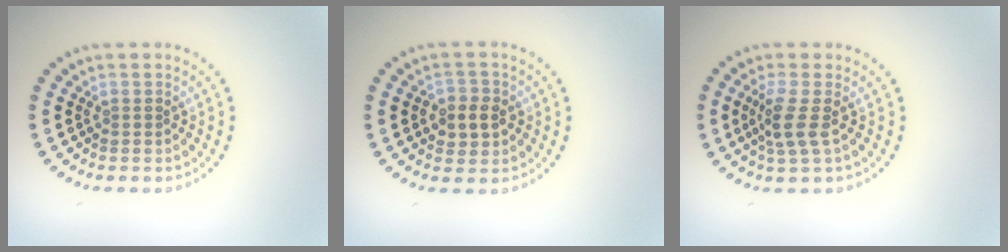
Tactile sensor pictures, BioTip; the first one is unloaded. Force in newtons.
{"total": 2.8, "press": 2.8, "slide": 0.4}
{"total": 2.6, "press": 2.1, "slide": 1.5}